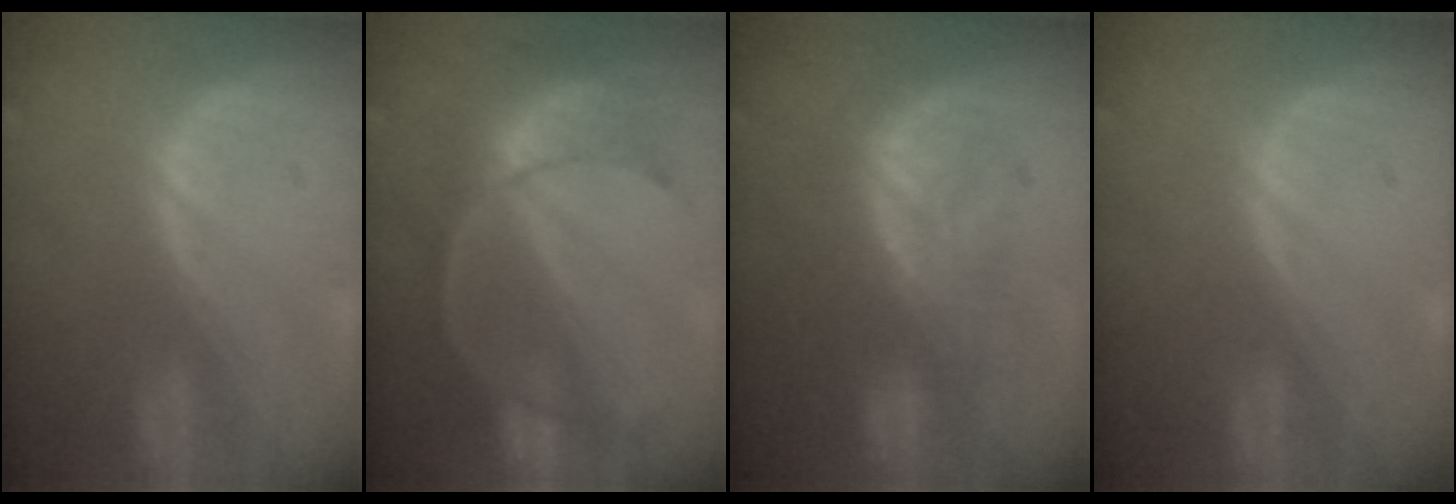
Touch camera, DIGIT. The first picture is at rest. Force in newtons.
{"total": 8.4, "press": 8.2, "slide": 2.1}
{"total": 7.9, "press": 7.8, "slide": 1.6}
{"total": 0.0}